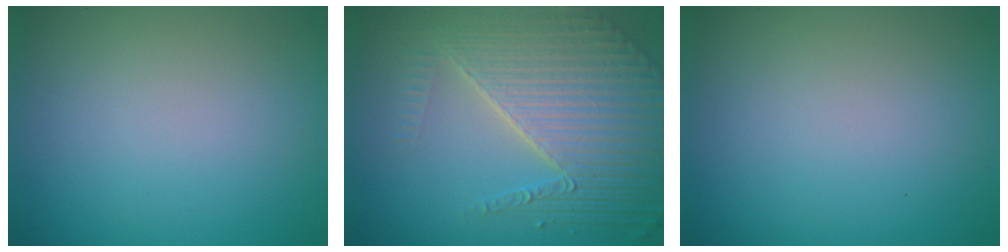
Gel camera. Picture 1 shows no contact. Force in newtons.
{"total": 8.2, "press": 5.7, "slide": 5.9}
{"total": 0.0}